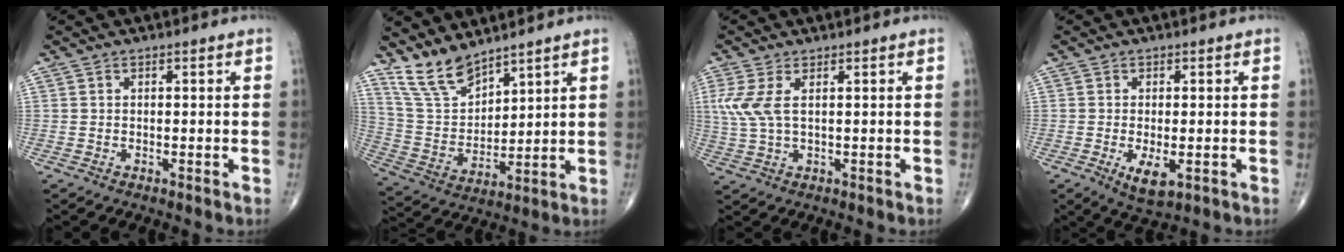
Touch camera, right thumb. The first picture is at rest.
{"total": 9.9, "force": [8.5, 3.5, 3.9], "torque": [-0.067, -0.053, 0.184]}
{"total": 5.5, "force": [1.5, 2.3, 4.8], "torque": [-0.132, 0.001, 0.039]}
{"total": 4.9, "force": [-1.4, 2.0, 4.3], "torque": [-0.076, -0.012, -0.017]}